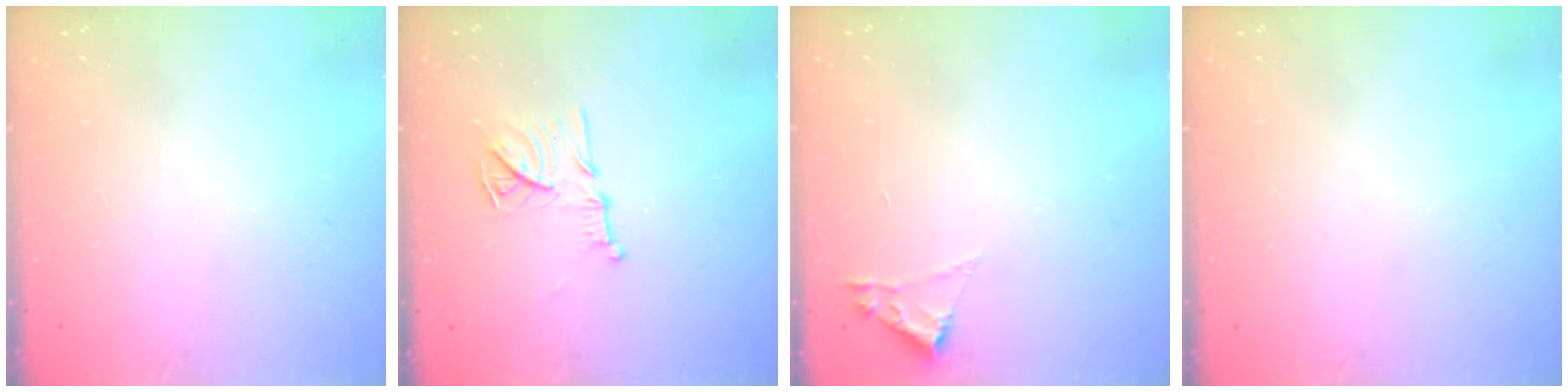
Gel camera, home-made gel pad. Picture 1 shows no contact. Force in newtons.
{"total": 12.5, "press": 12.5, "slide": 0.8}
{"total": 1.8, "press": 1.8, "slide": 0.2}
{"total": 0.0}